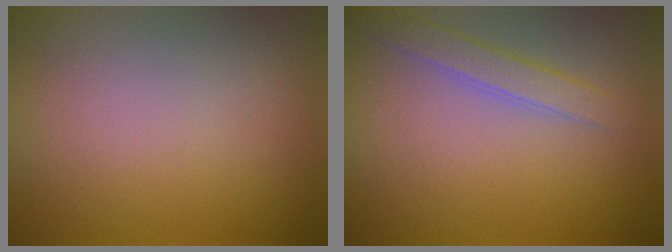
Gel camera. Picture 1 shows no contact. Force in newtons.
{"total": 2.0, "press": 2.0, "slide": 0.0}